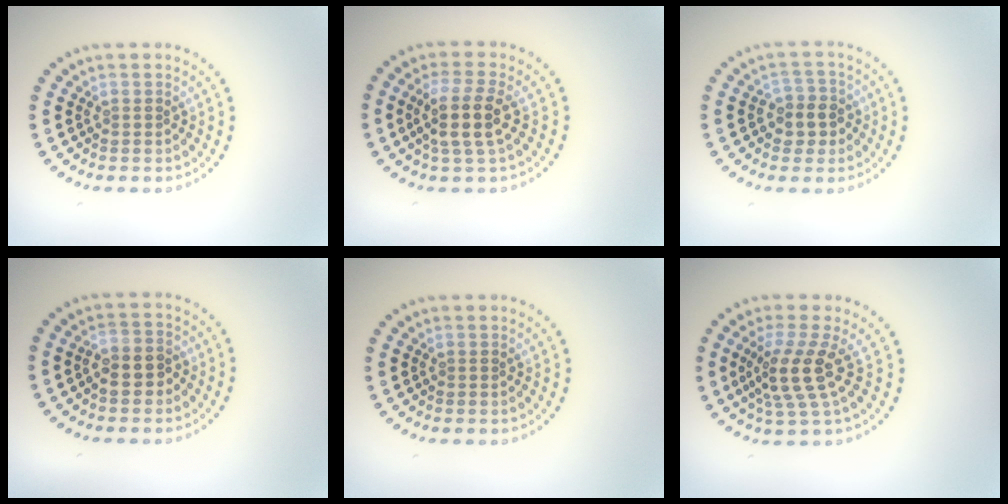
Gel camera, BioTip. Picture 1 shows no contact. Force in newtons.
{"total": 3.5, "press": 2.9, "slide": 1.9}
{"total": 2.5, "press": 2.3, "slide": 0.9}
{"total": 2.6, "press": 2.5, "slide": 0.7}
{"total": 0.0}
{"total": 4.0, "press": 2.9, "slide": 2.7}